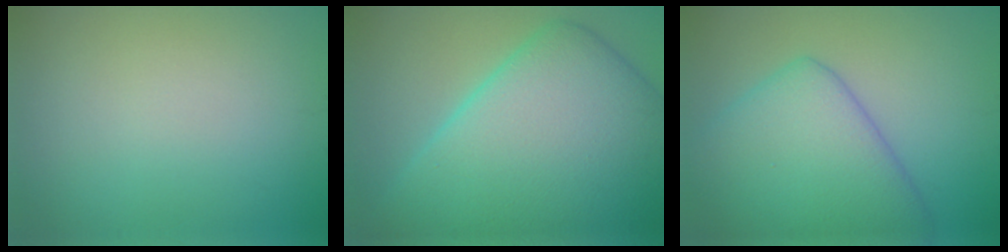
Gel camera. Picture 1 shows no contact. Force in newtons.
{"total": 16.2, "press": 16.2, "slide": 0.3}
{"total": 8.9, "press": 8.9, "slide": 0.3}